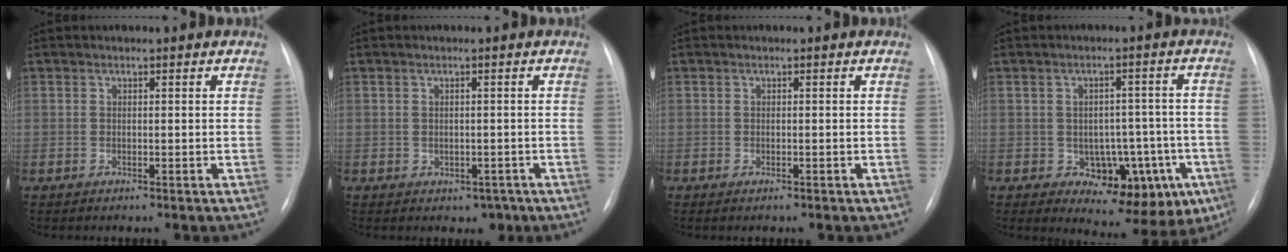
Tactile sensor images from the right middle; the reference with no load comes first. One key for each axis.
{"total": 2.3, "fx": -1.0, "fy": 1.9, "fz": 0.9, "tx": -0.005, "ty": 0.004, "tz": -0.004}
{"total": 0.7, "fx": -0.5, "fy": 0.2, "fz": 0.5, "tx": -0.010, "ty": -0.002, "tz": -0.004}
{"total": 11.5, "fx": -4.3, "fy": 7.1, "fz": 8.0, "tx": -0.073, "ty": 0.024, "tz": -0.041}